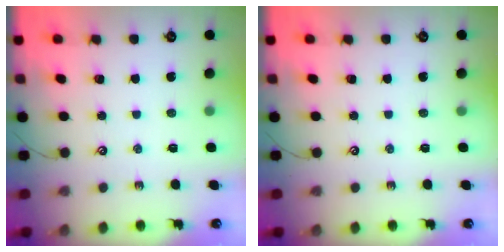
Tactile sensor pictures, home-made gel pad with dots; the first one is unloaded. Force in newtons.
{"total": 0.0}